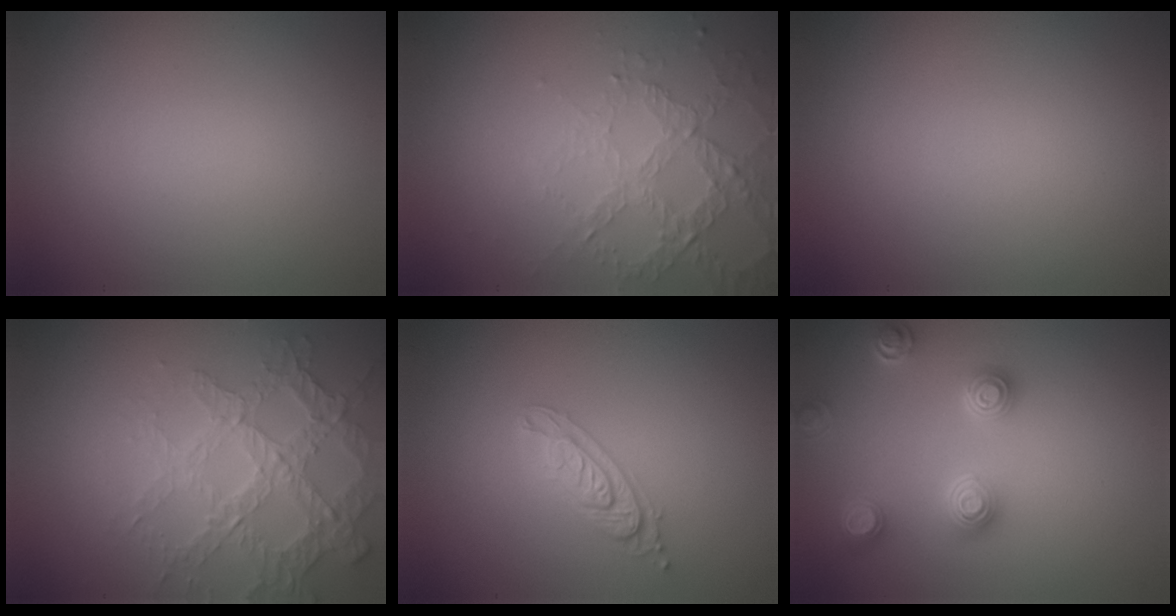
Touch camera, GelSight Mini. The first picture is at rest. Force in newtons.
{"total": 3.2, "press": 2.9, "slide": 1.4}
{"total": 0.0}
{"total": 4.0, "press": 3.9, "slide": 1.0}
{"total": 2.2, "press": 2.1, "slide": 0.5}
{"total": 3.8, "press": 3.4, "slide": 1.6}